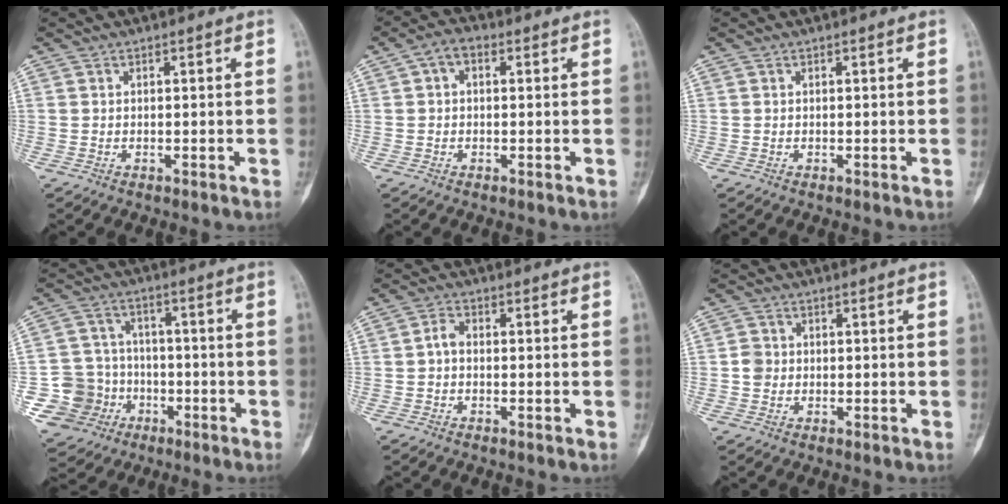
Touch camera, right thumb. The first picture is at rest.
{"total": 3.7, "force": [0.8, 2.4, 2.6], "torque": [-0.036, 0.016, 0.007]}
{"total": 0.0}
{"total": 12.0, "force": [-3.9, 11.1, 2.6], "torque": [-0.034, 0.044, -0.057]}
{"total": 2.1, "force": [-0.4, 1.3, 1.6], "torque": [-0.029, 0.008, -0.014]}
{"total": 2.3, "force": [-0.2, 2.1, 0.9], "torque": [-0.007, 0.006, -0.007]}